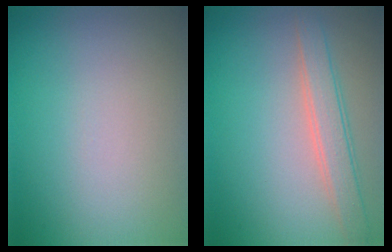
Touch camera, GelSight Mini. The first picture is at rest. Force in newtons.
{"total": 2.9, "press": 2.9, "slide": 0.2}